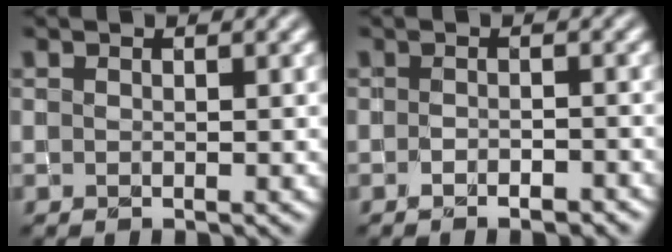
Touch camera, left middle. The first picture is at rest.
{"total": 1.8, "force": [-1.2, 0.7, 1.1], "torque": [-0.016, 0.001, -0.019]}